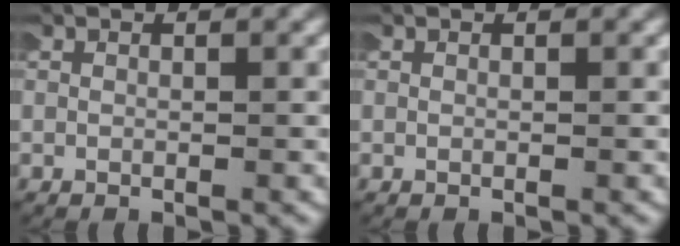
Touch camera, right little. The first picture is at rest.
{"total": 0.0}